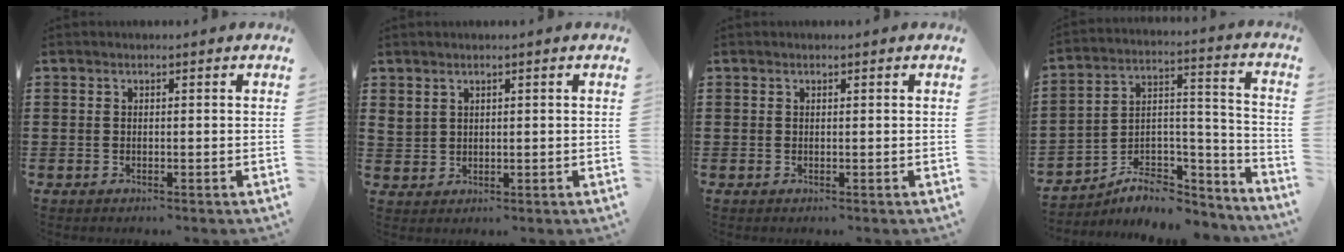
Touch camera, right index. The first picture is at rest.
{"total": 1.8, "force": [1.5, 1.0, 0.4], "torque": [-0.012, 0.004, 0.029]}
{"total": 0.0}
{"total": 6.8, "force": [-5.1, 4.0, 2.1], "torque": [-0.033, 0.013, -0.091]}